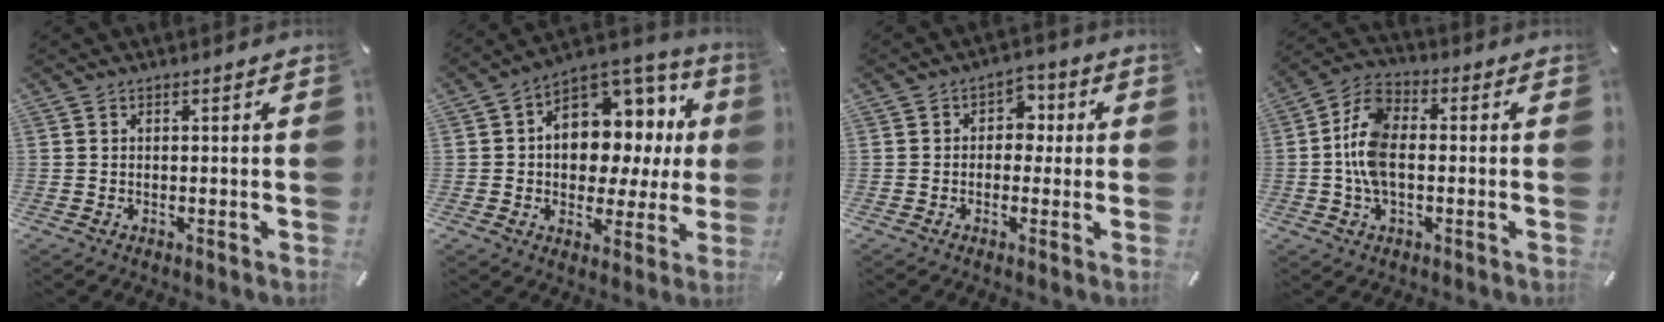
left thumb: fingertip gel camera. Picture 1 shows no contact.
{"total": 12.8, "force": [2.0, 9.9, 7.9], "torque": [-0.107, -0.030, 0.043]}
{"total": 4.8, "force": [-0.2, 4.1, 2.5], "torque": [-0.030, 0.009, -0.011]}
{"total": 10.4, "force": [-1.1, 6.3, 8.3], "torque": [-0.188, 0.003, -0.022]}